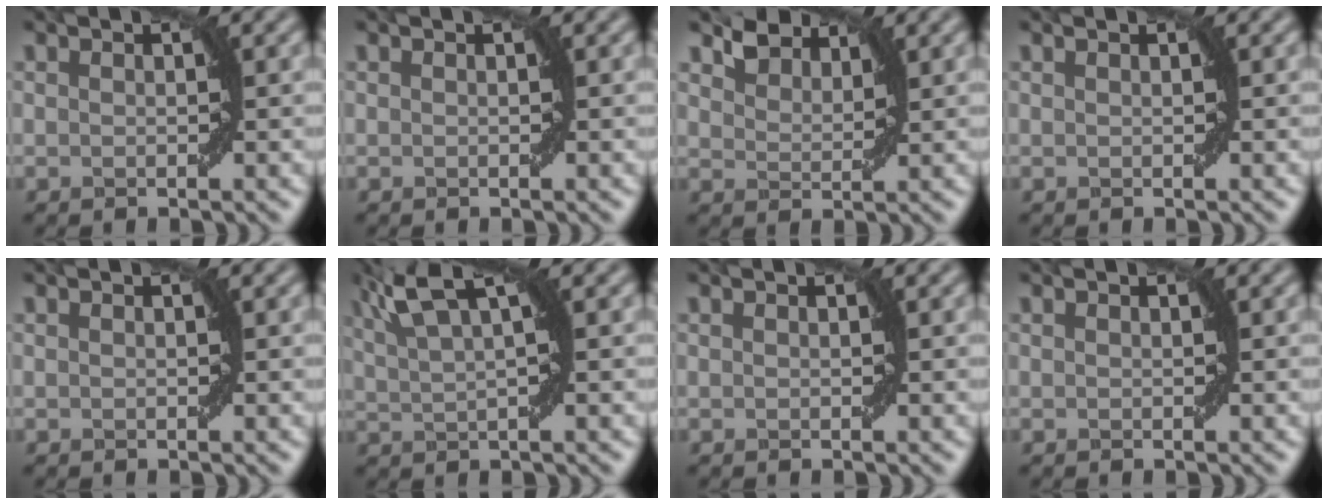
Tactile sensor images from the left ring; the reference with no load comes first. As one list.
[{"total": 0.0}, {"total": 2.8, "force": [2.5, 1.2, 0.8], "torque": [-0.022, 0.002, 0.044]}, {"total": 0.0}, {"total": 0.0}, {"total": 5.3, "force": [3.0, 1.3, 4.3], "torque": [-0.080, 0.020, 0.057]}, {"total": 0.0}, {"total": 0.0}]